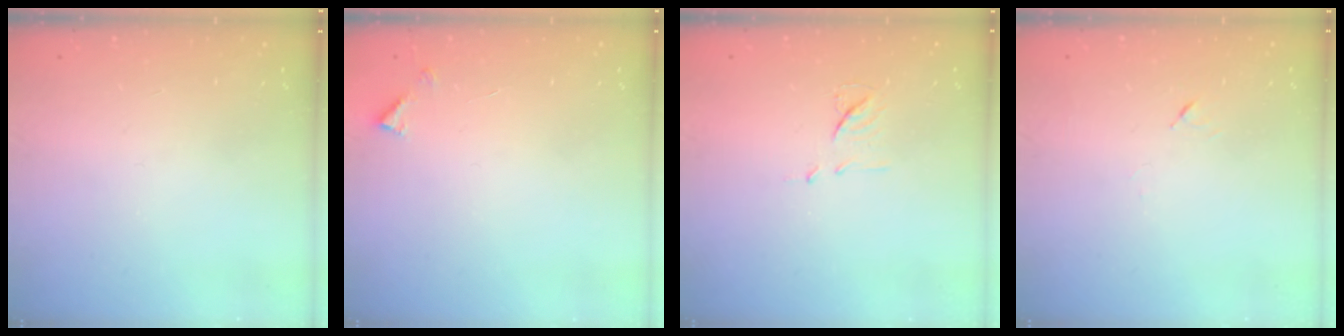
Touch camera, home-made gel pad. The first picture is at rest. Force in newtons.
{"total": 4.3, "press": 4.2, "slide": 0.3}
{"total": 6.8, "press": 6.7, "slide": 0.6}
{"total": 4.2, "press": 4.1, "slide": 0.7}